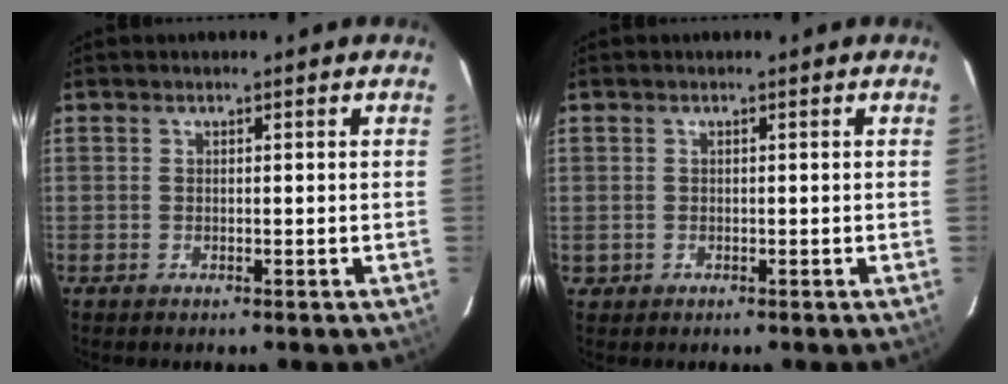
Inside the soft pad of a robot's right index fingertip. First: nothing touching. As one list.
[{"total": 1.3, "force": [-0.2, 1.3, 0.0], "torque": [-0.001, 0.002, 0.000]}]